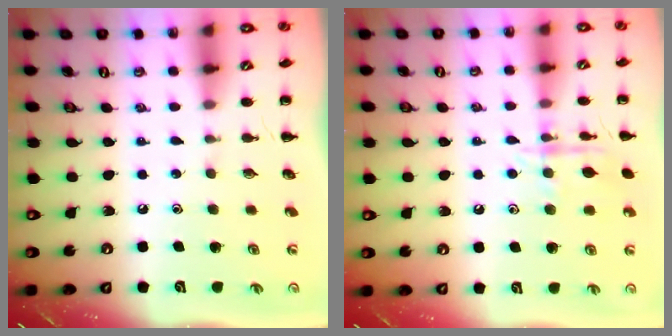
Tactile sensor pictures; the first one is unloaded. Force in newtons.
{"total": 10.6, "press": 10.6, "slide": 0.6}